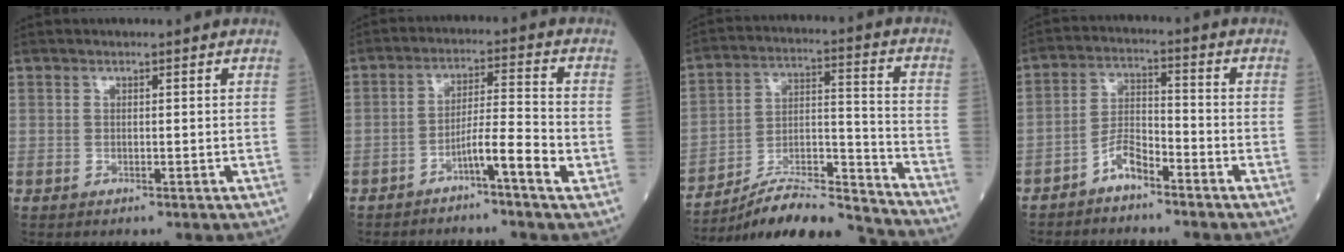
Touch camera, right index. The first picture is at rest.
{"total": 5.5, "force": [-3.1, -0.6, 4.5], "torque": [-0.069, 0.010, -0.056]}
{"total": 16.9, "force": [-16.2, 0.6, 4.8], "torque": [-0.088, 0.028, -0.268]}
{"total": 4.7, "force": [-3.6, 1.5, 2.6], "torque": [-0.054, 0.008, -0.069]}